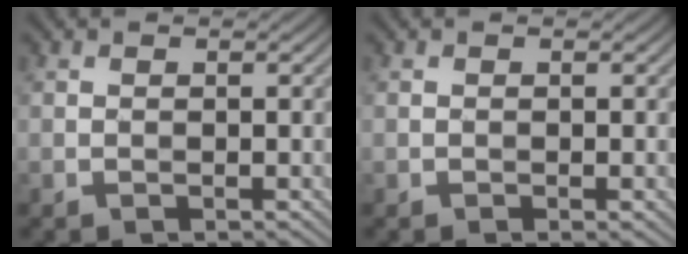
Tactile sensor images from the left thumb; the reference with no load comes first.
{"total": 0.0}